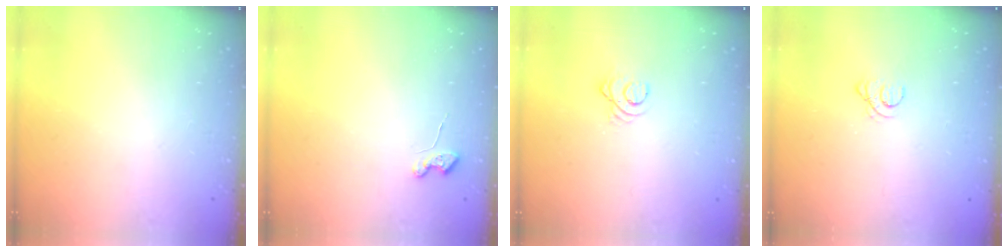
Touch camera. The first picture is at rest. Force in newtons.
{"total": 3.6, "press": 3.6, "slide": 0.6}
{"total": 3.2, "press": 3.2, "slide": 0.4}
{"total": 1.5, "press": 1.5, "slide": 0.2}